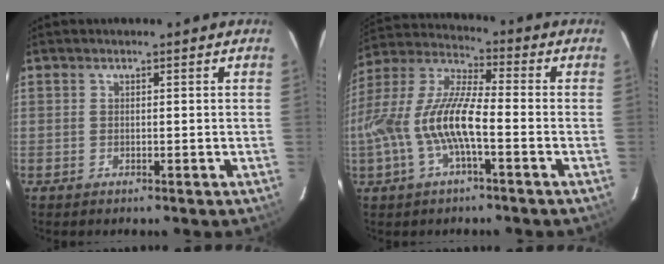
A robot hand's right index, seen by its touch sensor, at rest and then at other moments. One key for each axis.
{"total": 14.8, "fx": -4.0, "fy": 3.9, "fz": 13.7, "tx": -0.281, "ty": -0.001, "tz": -0.077}